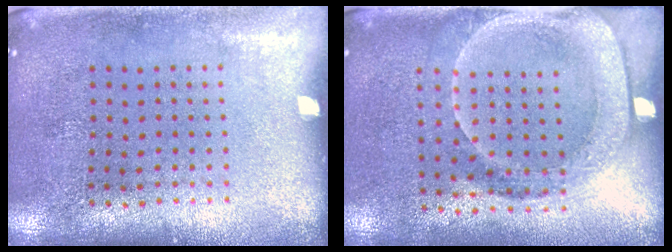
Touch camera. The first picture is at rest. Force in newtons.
{"total": 1.8, "press": 1.5, "slide": 1.0}